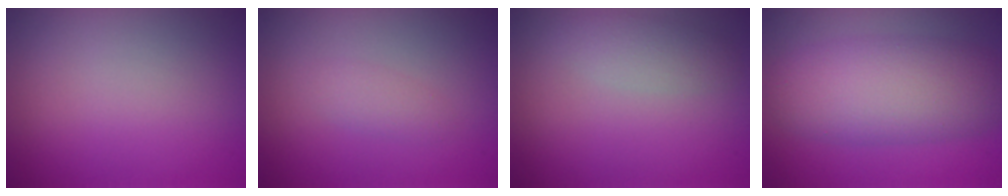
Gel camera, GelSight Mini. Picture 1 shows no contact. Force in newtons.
{"total": 1.3, "press": 1.3, "slide": 0.1}
{"total": 1.9, "press": 1.9, "slide": 0.0}
{"total": 7.5, "press": 7.5, "slide": 0.3}